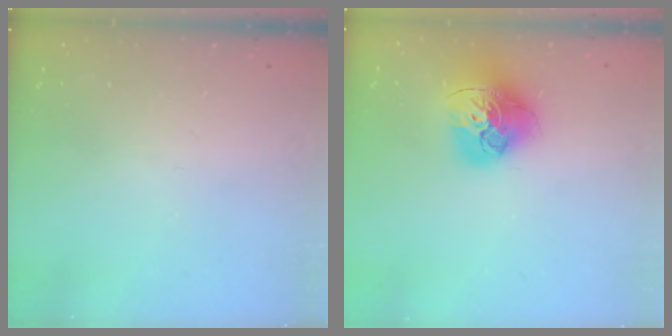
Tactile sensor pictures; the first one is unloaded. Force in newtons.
{"total": 17.4, "press": 17.3, "slide": 1.8}